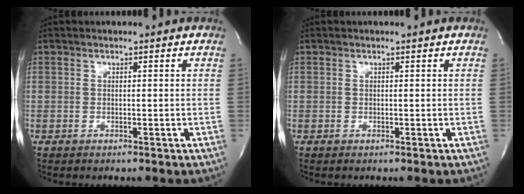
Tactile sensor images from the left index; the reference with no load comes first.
{"total": 0.0}